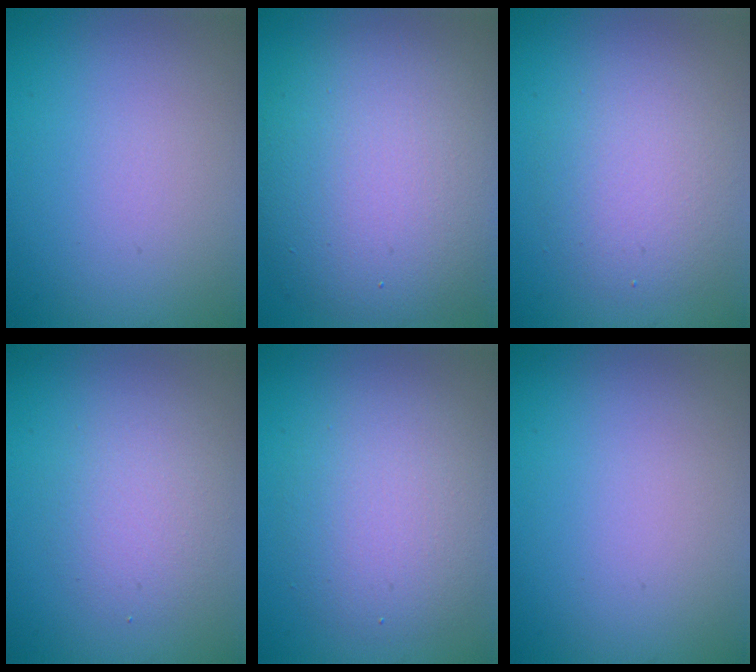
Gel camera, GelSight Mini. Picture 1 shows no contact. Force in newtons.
{"total": 10.5, "press": 10.5, "slide": 0.5}
{"total": 3.8, "press": 3.8, "slide": 0.4}
{"total": 2.8, "press": 2.8, "slide": 0.2}
{"total": 4.5, "press": 4.5, "slide": 0.4}
{"total": 0.0}